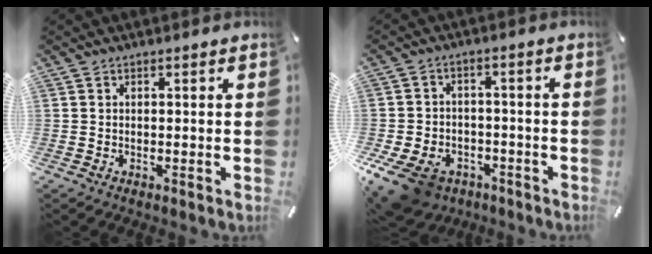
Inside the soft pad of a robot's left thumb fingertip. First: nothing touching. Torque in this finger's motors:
{"motor_torque": [1.91, 3.10, 0.66, 0.54, 0.17]}